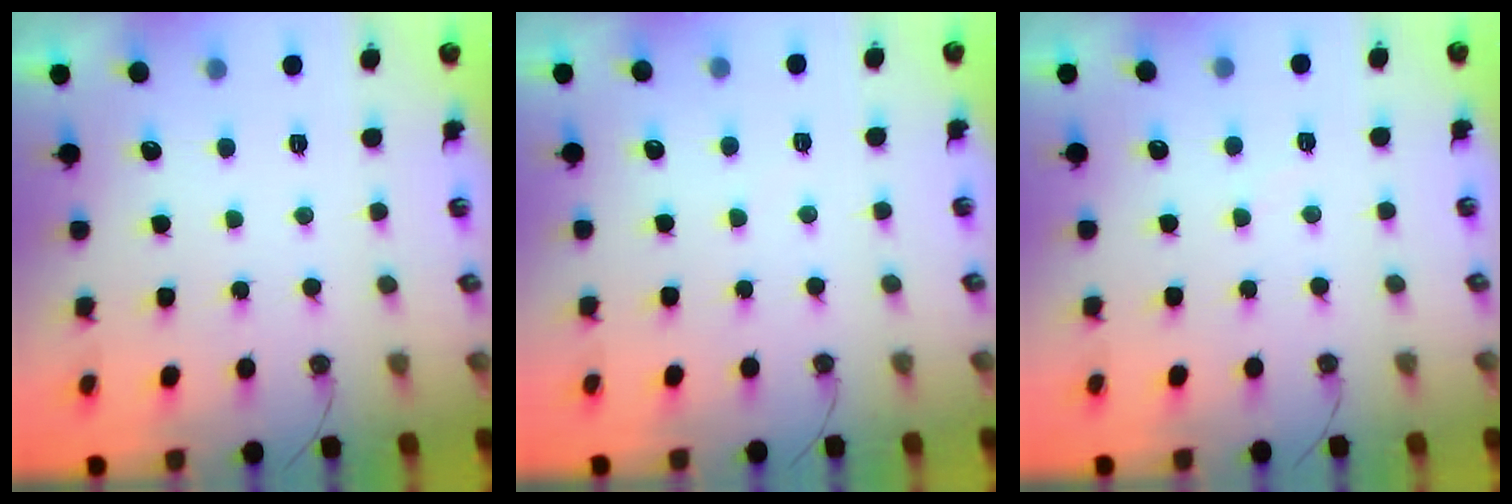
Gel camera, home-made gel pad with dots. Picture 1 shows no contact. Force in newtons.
{"total": 4.4, "press": 4.4, "slide": 0.5}
{"total": 4.2, "press": 4.2, "slide": 0.5}